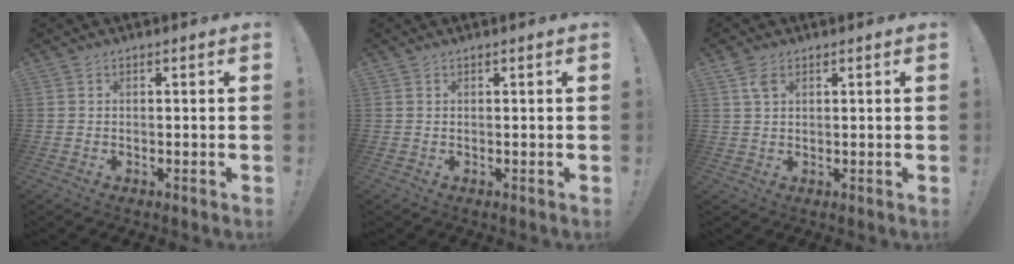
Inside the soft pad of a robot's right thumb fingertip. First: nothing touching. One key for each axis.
{"total": 0.0}
{"total": 3.9, "fx": 2.1, "fy": 2.0, "fz": 2.6, "tx": -0.047, "ty": -0.002, "tz": 0.039}